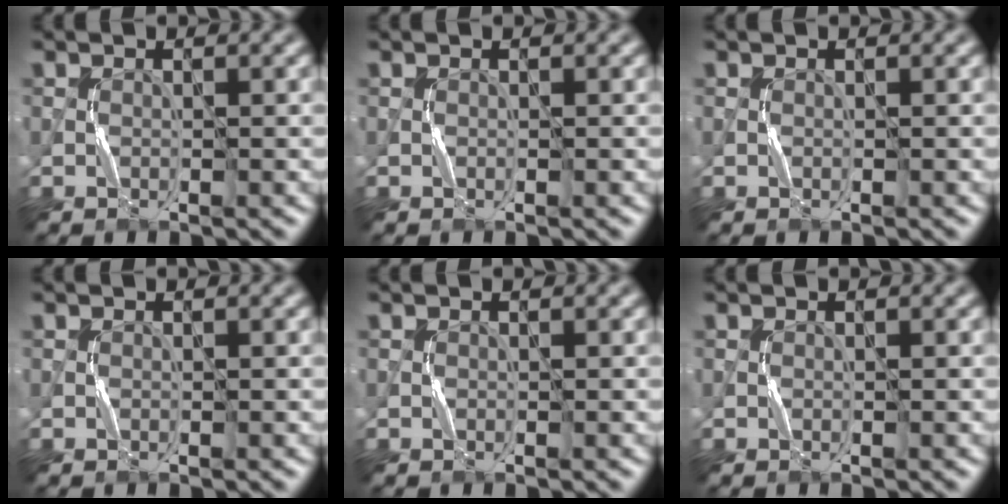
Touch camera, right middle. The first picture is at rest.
{"total": 0.0}
{"total": 0.0}
{"total": 0.0}
{"total": 0.0}
{"total": 0.0}